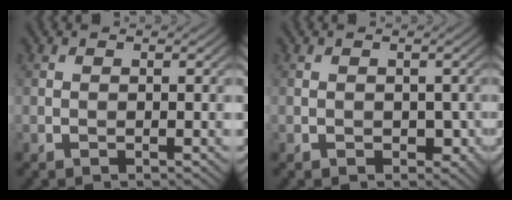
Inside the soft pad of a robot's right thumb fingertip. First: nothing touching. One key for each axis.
{"total": 1.8, "fx": -0.3, "fy": 1.4, "fz": 1.0, "tx": -0.022, "ty": -0.011, "tz": -0.002}